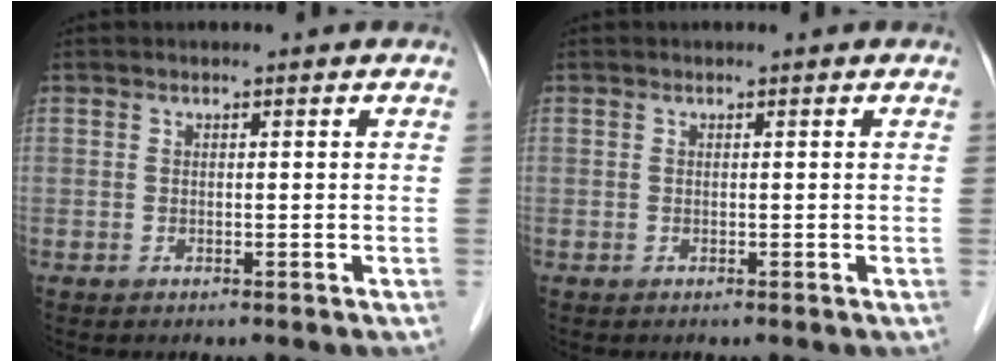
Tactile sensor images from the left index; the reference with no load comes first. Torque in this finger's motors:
{"motor_torque": [0.00, 0.00, 0.02, -0.01]}